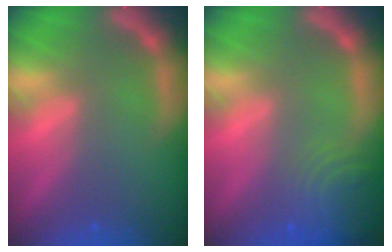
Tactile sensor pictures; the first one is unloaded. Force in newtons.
{"total": 6.1}